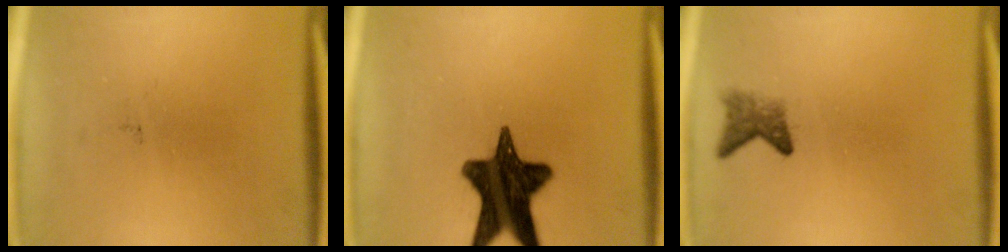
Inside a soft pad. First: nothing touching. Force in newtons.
{"total": 15.6}
{"total": 2.4}